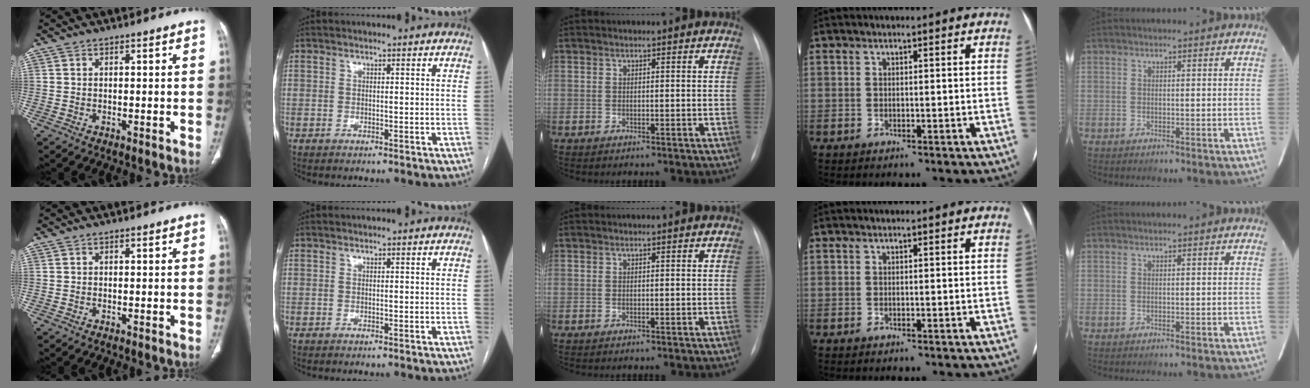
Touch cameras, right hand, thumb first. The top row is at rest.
{}